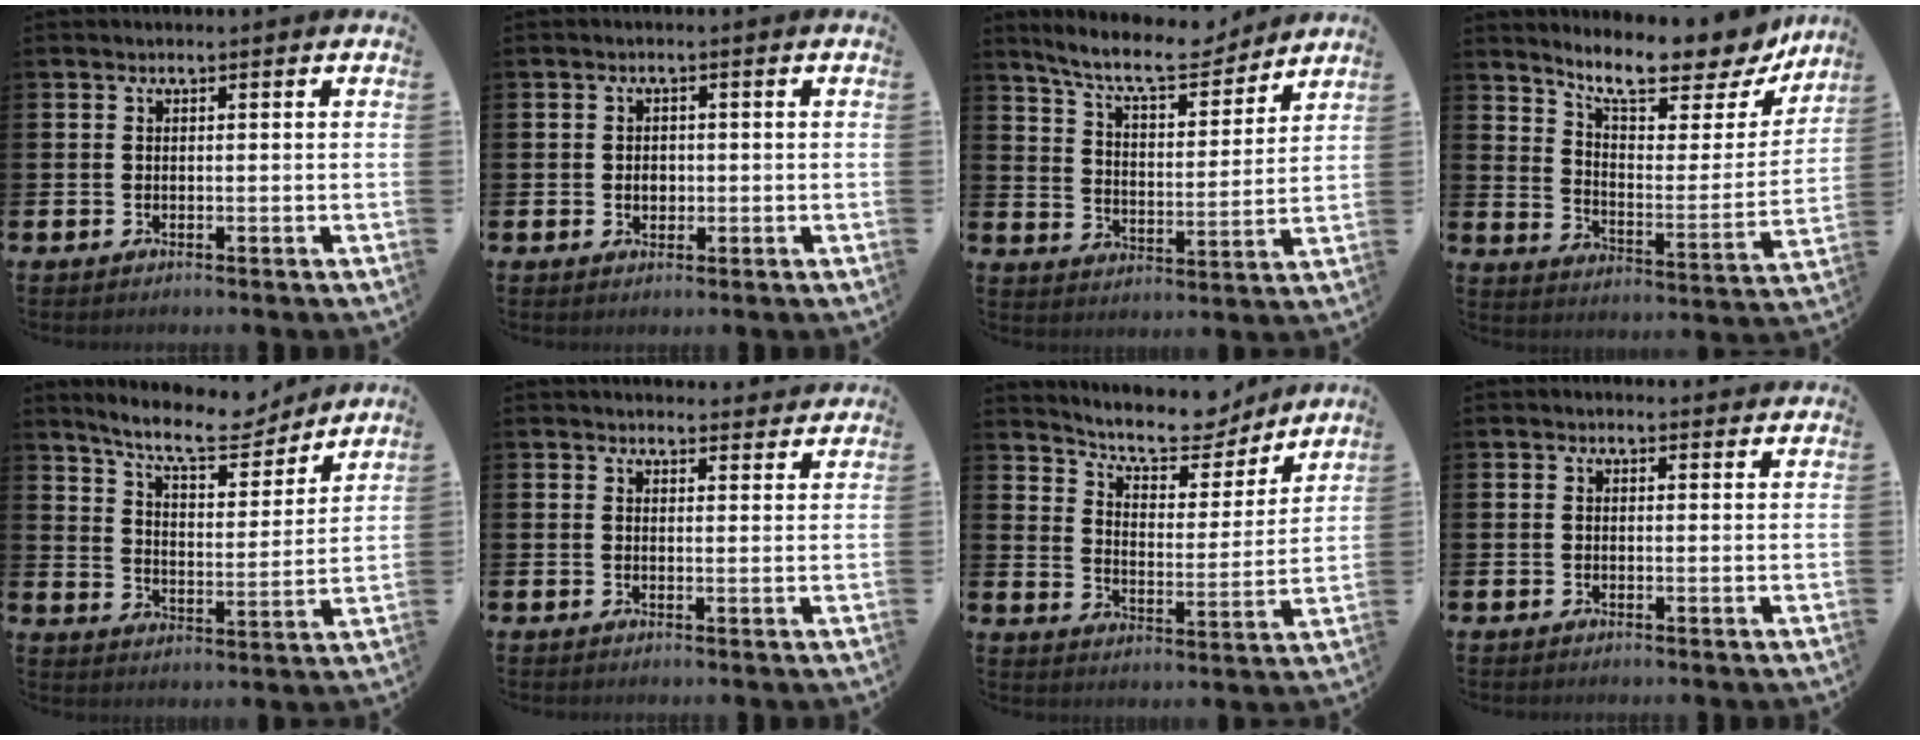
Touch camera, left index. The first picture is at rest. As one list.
[{"total": 1.8, "force": [-0.1, 1.5, 1.1], "torque": [-0.008, 0.003, -0.008]}, {"total": 9.8, "force": [8.9, 2.0, 3.7], "torque": [-0.096, -0.051, 0.156]}, {"total": 10.0, "force": [9.1, 1.7, 3.8], "torque": [-0.086, -0.071, 0.154]}, {"total": 10.3, "force": [9.3, 2.3, 3.8], "torque": [-0.097, -0.050, 0.165]}, {"total": 2.6, "force": [2.5, 0.5, 0.0], "torque": [0.010, -0.017, 0.043]}, {"total": 9.2, "force": [8.4, 2.8, 2.8], "torque": [-0.074, -0.059, 0.144]}, {"total": 0.6, "force": [0.5, 0.3, 0.2], "torque": [0.009, -0.001, 0.004]}]